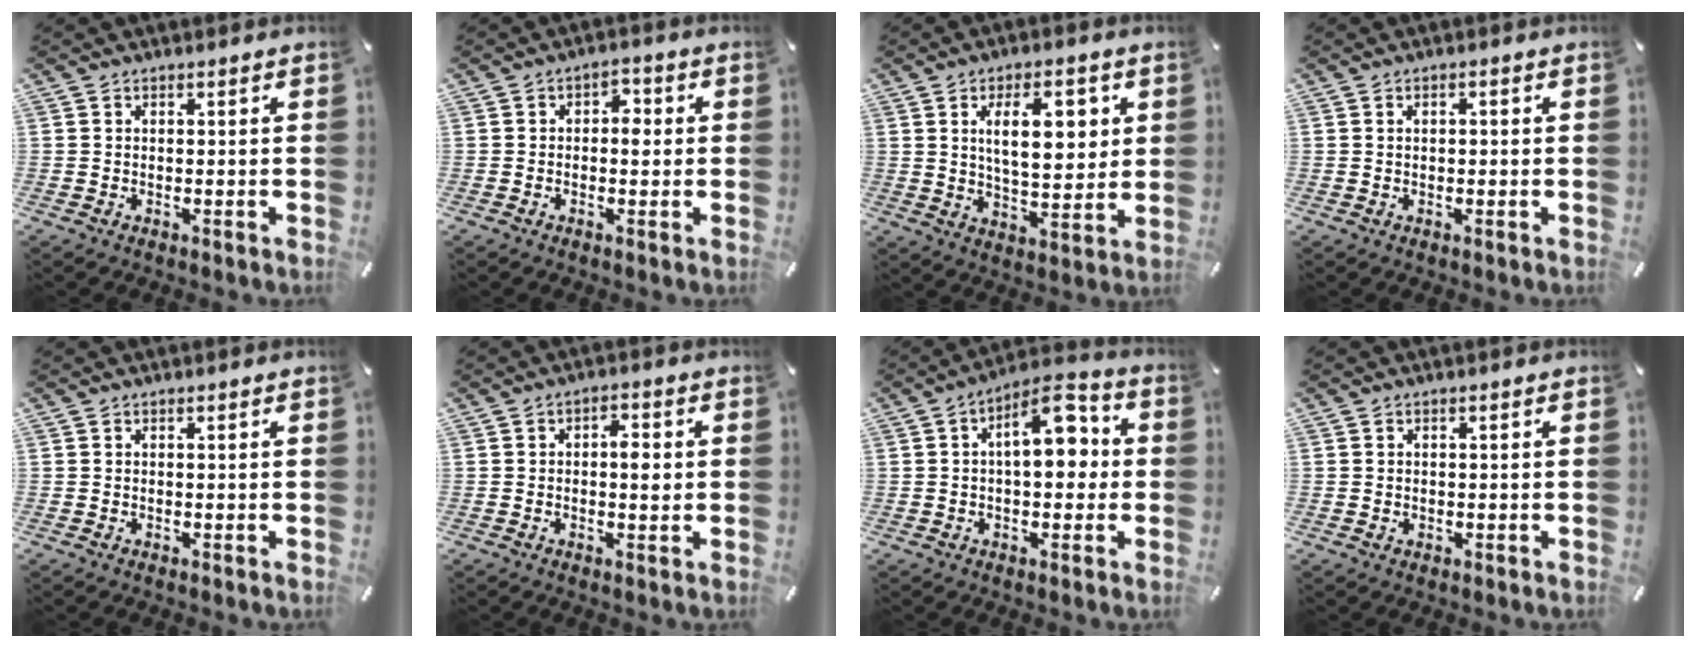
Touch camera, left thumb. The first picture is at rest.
{"total": 3.7, "force": [-0.3, 2.5, 2.8], "torque": [-0.030, 0.003, -0.013]}
{"total": 13.4, "force": [4.5, 6.4, 10.9], "torque": [-0.161, -0.002, 0.071]}
{"total": 1.2, "force": [0.0, 0.7, 1.0], "torque": [-0.019, 0.004, -0.003]}
{"total": 0.0}
{"total": 4.3, "force": [0.1, 2.1, 3.8], "torque": [-0.048, 0.000, -0.006]}
{"total": 11.9, "force": [1.7, 6.1, 10.1], "torque": [-0.135, -0.009, 0.027]}
{"total": 0.8, "force": [0.0, 0.8, 0.2], "torque": [-0.004, 0.005, -0.002]}